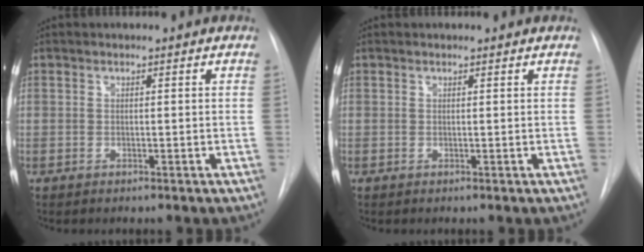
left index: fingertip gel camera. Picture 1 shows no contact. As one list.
[{"total": 1.1, "force": [1.1, 0.2, 0.1], "torque": [-0.010, 0.008, 0.014]}]